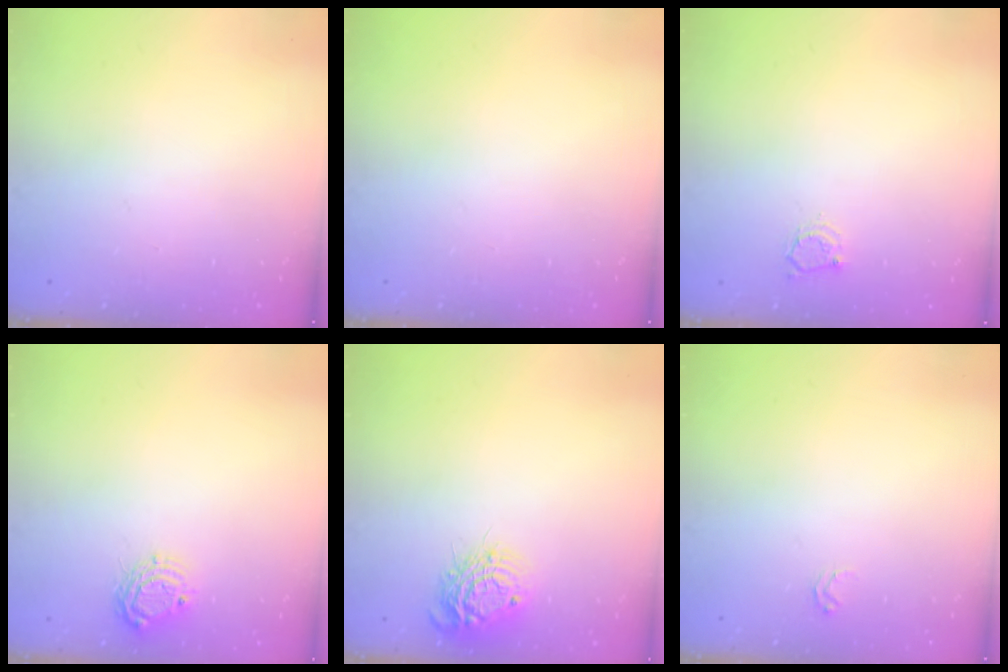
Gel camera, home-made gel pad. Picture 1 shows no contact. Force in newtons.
{"total": 0.0}
{"total": 3.3, "press": 3.2, "slide": 0.5}
{"total": 7.1, "press": 7.0, "slide": 0.7}
{"total": 11.5, "press": 11.5, "slide": 0.7}
{"total": 2.5, "press": 2.5, "slide": 0.3}